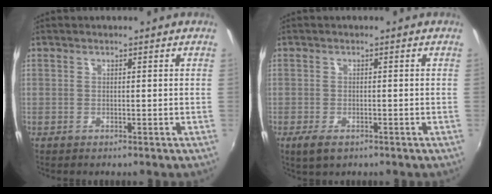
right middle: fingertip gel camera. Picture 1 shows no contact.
{"total": 3.4, "force": [-2.1, 1.5, 2.3], "torque": [-0.052, -0.011, -0.036]}